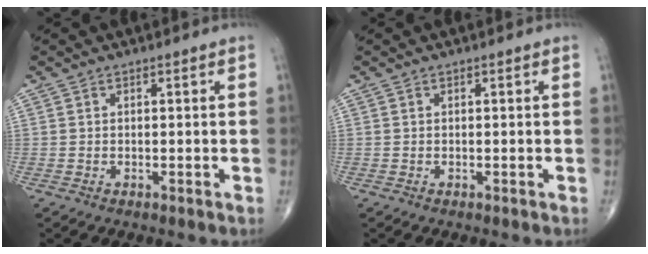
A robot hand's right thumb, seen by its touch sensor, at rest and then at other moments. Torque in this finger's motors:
{"motor_torque": [0.00, 0.00, -0.08, 0.08, 0.02]}